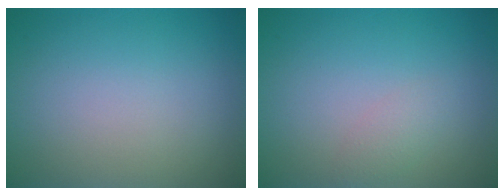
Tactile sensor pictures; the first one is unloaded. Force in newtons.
{"total": 1.1, "press": 1.1, "slide": 0.1}